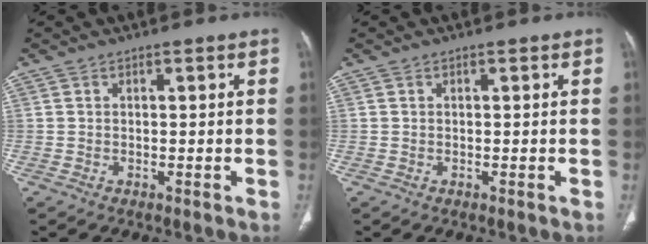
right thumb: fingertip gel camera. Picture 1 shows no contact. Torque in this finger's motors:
{"motor_torque": [0.03, 0.02, -0.04, -0.01, 0.02]}